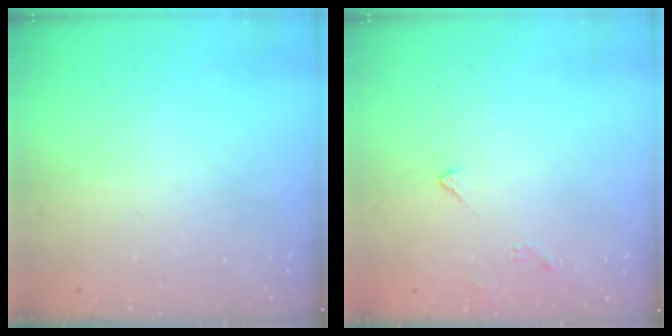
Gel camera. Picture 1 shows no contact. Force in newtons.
{"total": 2.8, "press": 2.8, "slide": 0.5}